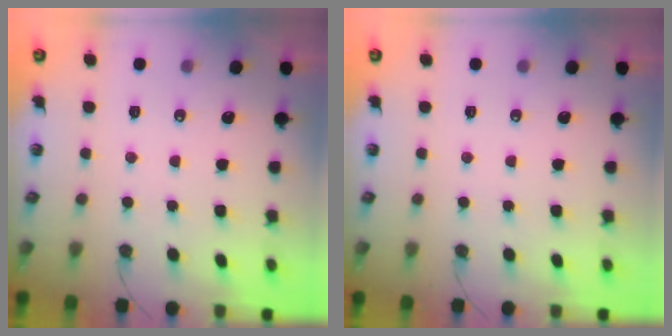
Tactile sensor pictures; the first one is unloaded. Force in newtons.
{"total": 0.0}